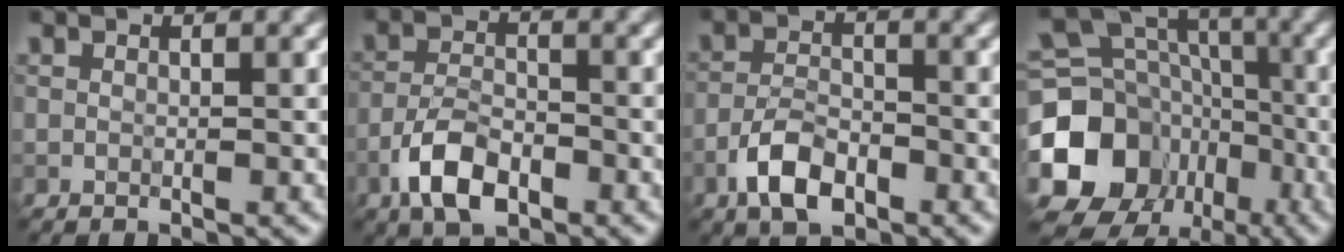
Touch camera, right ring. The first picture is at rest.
{"total": 5.1, "force": [-2.9, 2.4, 3.5], "torque": [-0.063, 0.000, -0.060]}
{"total": 4.5, "force": [-2.6, 2.1, 3.0], "torque": [-0.051, 0.002, -0.053]}
{"total": 16.3, "force": [-5.3, 13.8, 6.9], "torque": [-0.158, -0.009, -0.101]}